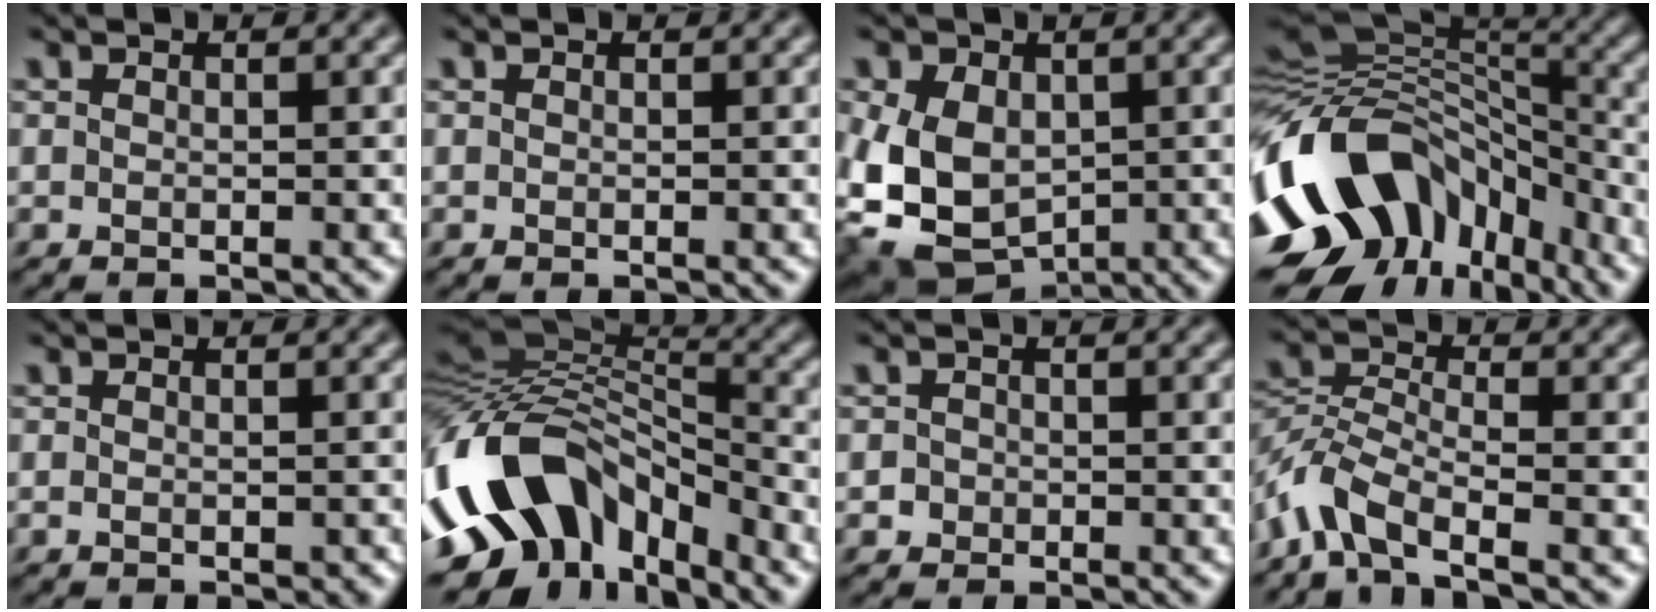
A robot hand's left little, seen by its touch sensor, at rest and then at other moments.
{"total": 0.0}
{"total": 10.7, "force": [-1.7, 7.9, 7.0], "torque": [-0.146, -0.019, -0.013]}
{"total": 14.9, "force": [-6.5, 10.3, 8.7], "torque": [-0.178, 0.016, -0.120]}
{"total": 0.7, "force": [-0.3, 0.4, 0.5], "torque": [-0.011, -0.003, -0.004]}
{"total": 12.0, "force": [-5.6, 7.5, 7.4], "torque": [-0.137, 0.018, -0.115]}
{"total": 1.0, "force": [-0.3, 1.0, 0.1], "torque": [0.009, 0.000, -0.006]}
{"total": 4.5, "force": [-3.4, 1.5, 2.7], "torque": [-0.062, 0.002, -0.080]}